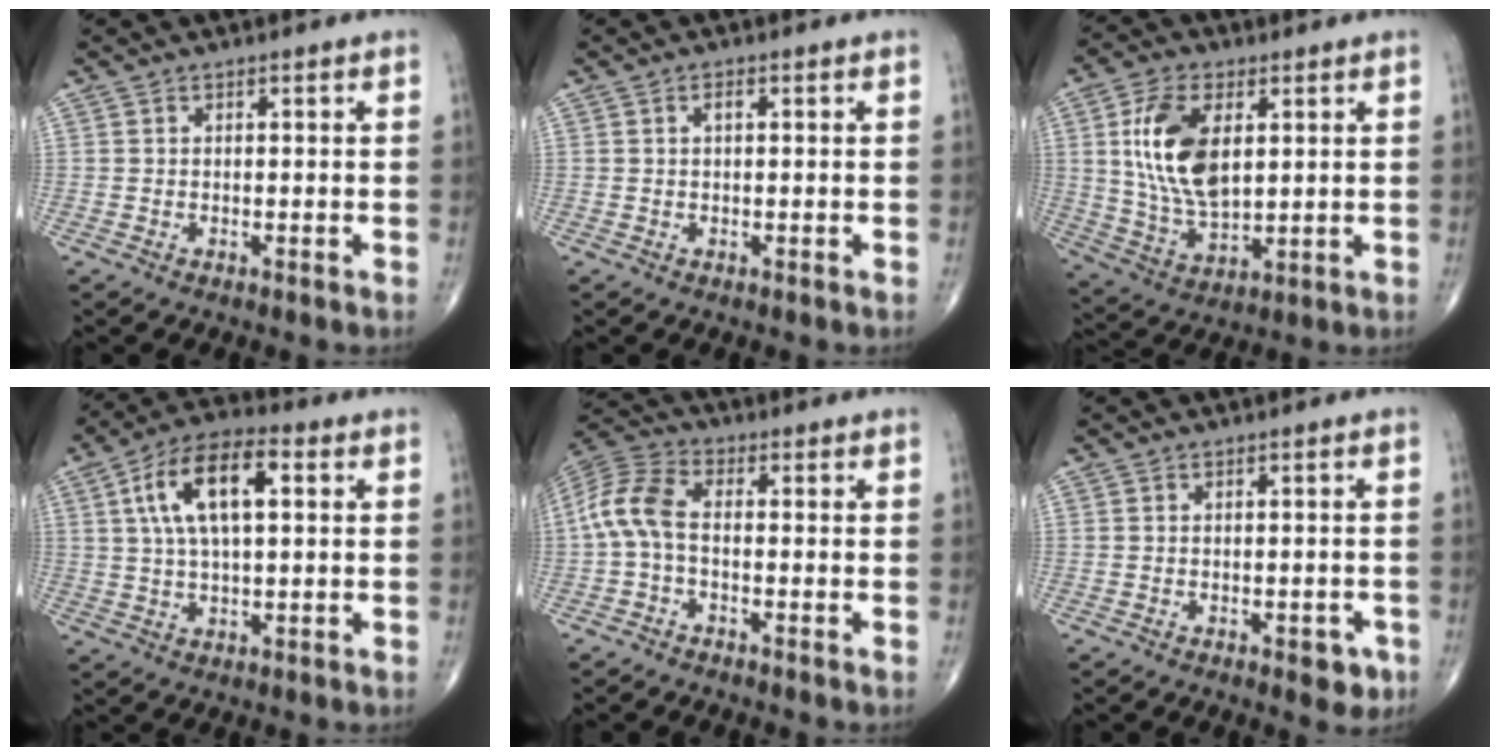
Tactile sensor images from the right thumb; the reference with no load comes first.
{"total": 1.2, "force": [0.3, 0.5, 1.1], "torque": [-0.018, 0.003, 0.003]}
{"total": 14.7, "force": [3.3, 7.9, 11.9], "torque": [-0.222, -0.013, 0.070]}
{"total": 13.5, "force": [3.4, 6.1, 11.6], "torque": [-0.210, 0.020, 0.056]}
{"total": 8.1, "force": [-1.0, 4.3, 6.8], "torque": [-0.151, 0.025, -0.033]}
{"total": 3.6, "force": [-1.7, 1.8, 2.6], "torque": [-0.016, 0.006, -0.017]}